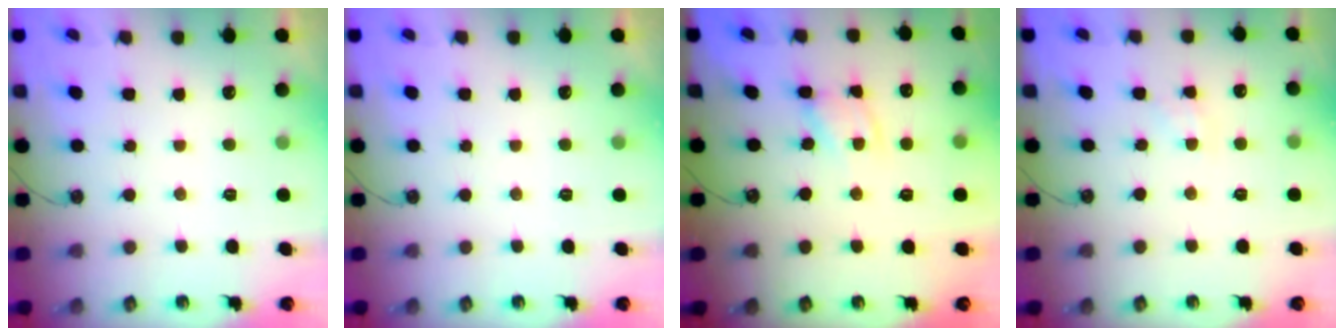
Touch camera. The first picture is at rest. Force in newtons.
{"total": 0.0}
{"total": 4.5, "press": 4.5, "slide": 0.3}
{"total": 1.1, "press": 1.0, "slide": 0.2}